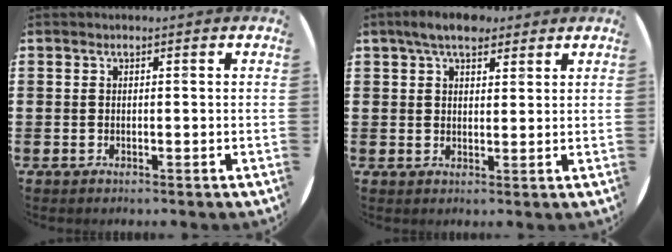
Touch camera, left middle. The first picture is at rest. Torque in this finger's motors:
{"motor_torque": [1.14, -1.00, 0.11, 0.05]}